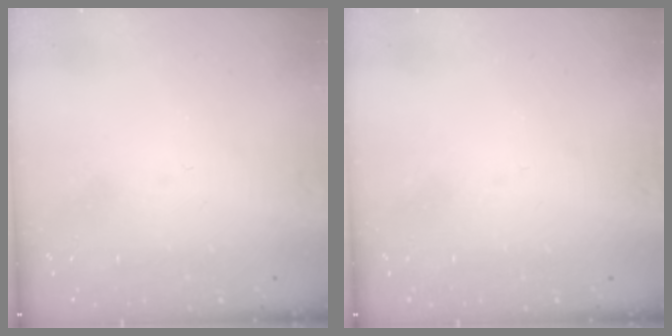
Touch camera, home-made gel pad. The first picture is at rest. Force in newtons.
{"total": 0.0}